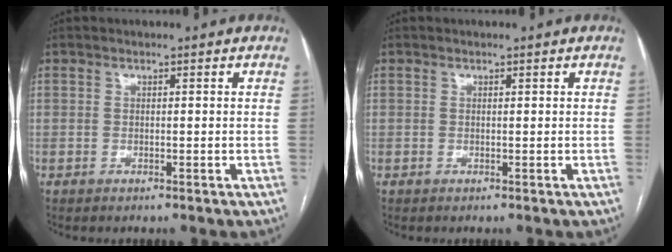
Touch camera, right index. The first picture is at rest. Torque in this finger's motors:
{"motor_torque": [0.11, -0.07, 0.05, 0.01]}